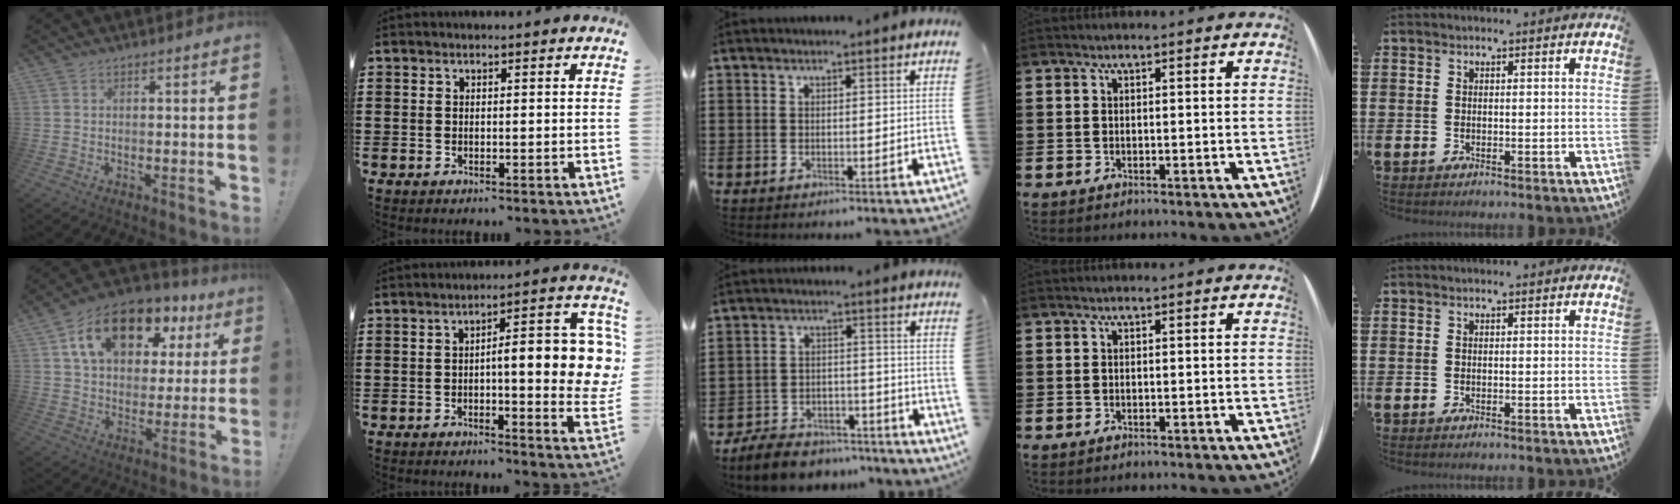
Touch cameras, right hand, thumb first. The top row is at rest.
{"thumb": {"total": 17.9, "force": [9.4, 10.8, 10.8], "torque": [-0.168, -0.045, 0.167]}, "index": {"total": 10.9, "force": [0.5, 2.7, 10.5], "torque": [-0.150, -0.007, 0.005]}, "middle": {"total": 6.7, "force": [-6.3, 1.5, 1.3], "torque": [-0.027, 0.018, -0.126]}}